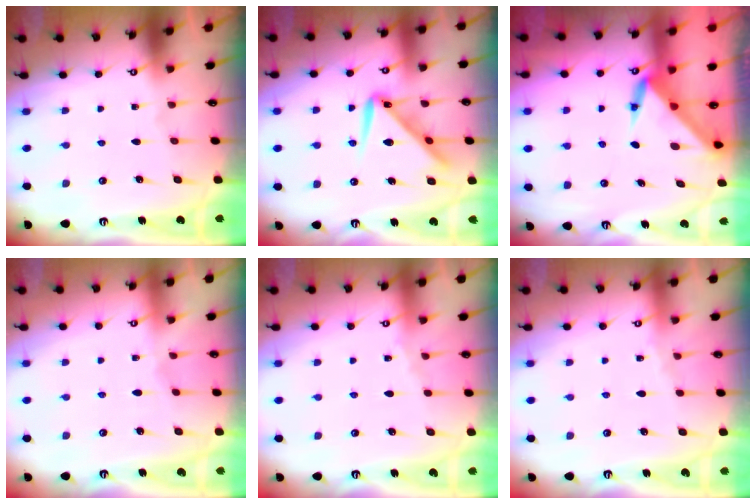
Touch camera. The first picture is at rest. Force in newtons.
{"total": 13.5, "press": 13.5, "slide": 0.7}
{"total": 3.5, "press": 3.5, "slide": 0.2}
{"total": 2.4, "press": 2.4, "slide": 0.5}
{"total": 1.8, "press": 1.8, "slide": 0.4}
{"total": 2.2, "press": 2.2, "slide": 0.3}